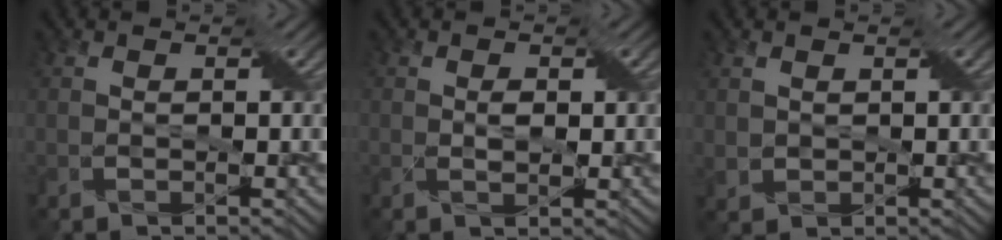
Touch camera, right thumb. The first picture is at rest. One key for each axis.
{"total": 1.7, "fx": 0.4, "fy": 1.0, "fz": 1.3, "tx": -0.024, "ty": -0.004, "tz": 0.007}
{"total": 1.8, "fx": 0.8, "fy": 1.5, "fz": 0.6, "tx": -0.023, "ty": -0.004, "tz": 0.018}